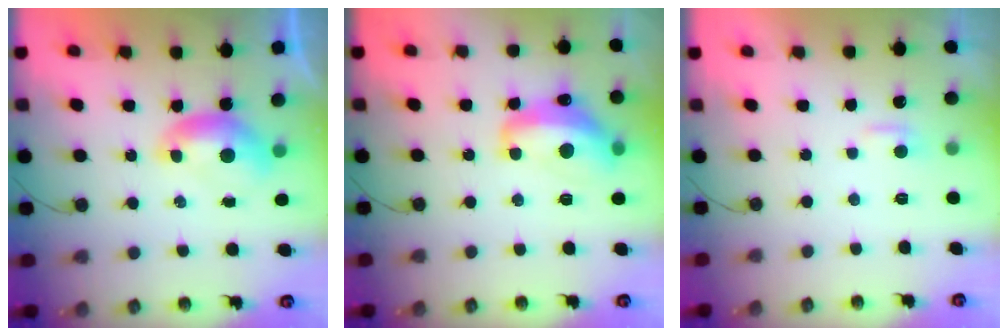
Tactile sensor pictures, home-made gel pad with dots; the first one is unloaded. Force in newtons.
{"total": 8.8, "press": 8.8, "slide": 0.8}
{"total": 2.4, "press": 2.3, "slide": 0.3}